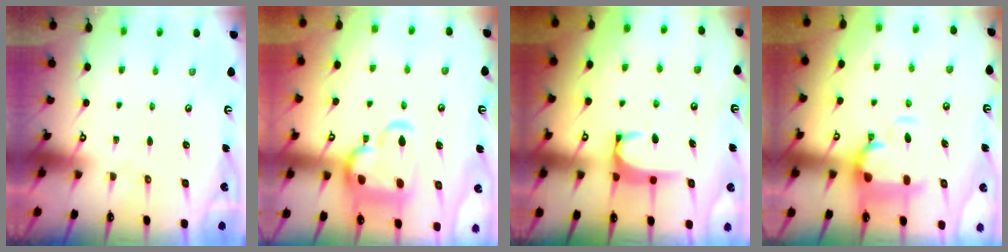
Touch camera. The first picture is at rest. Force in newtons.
{"total": 7.1, "press": 7.0, "slide": 1.1}
{"total": 2.0, "press": 2.0, "slide": 0.6}
{"total": 2.7, "press": 1.9, "slide": 1.9}